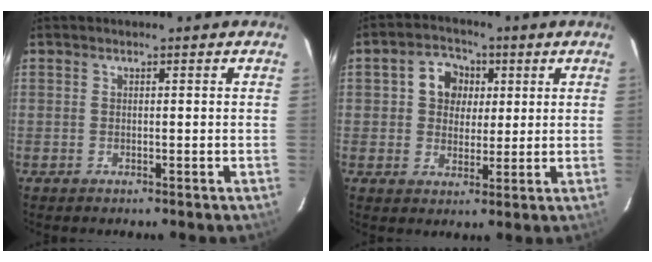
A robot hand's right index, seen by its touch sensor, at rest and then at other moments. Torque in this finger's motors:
{"motor_torque": [0.10, 0.06, 0.13, 0.05]}